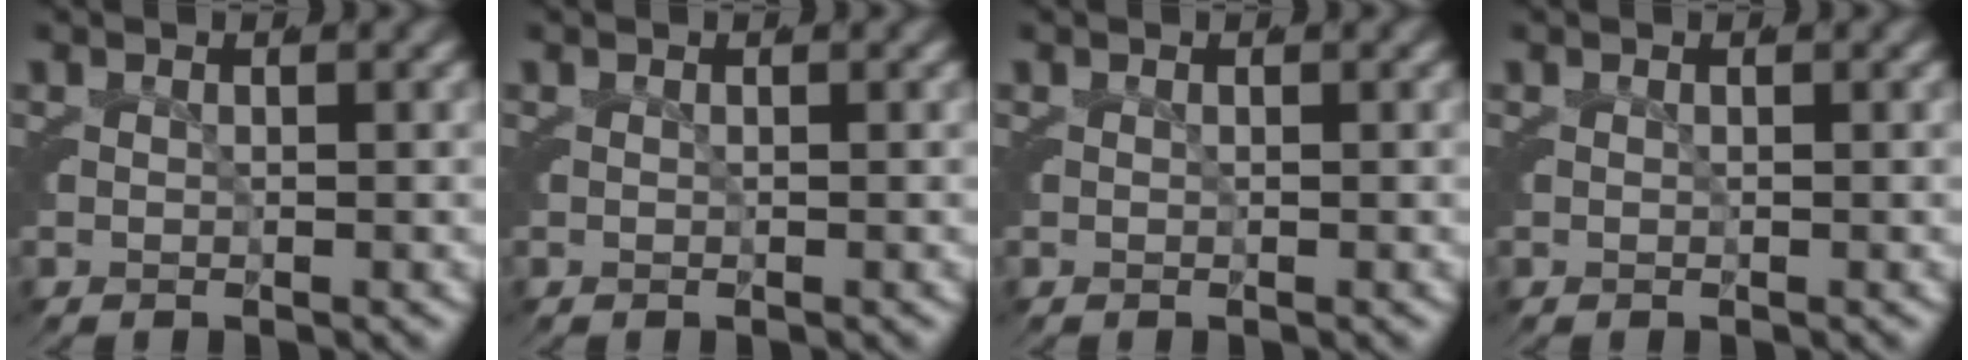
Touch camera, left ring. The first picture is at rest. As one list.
[{"total": 0.0}, {"total": 0.0}, {"total": 0.0}]